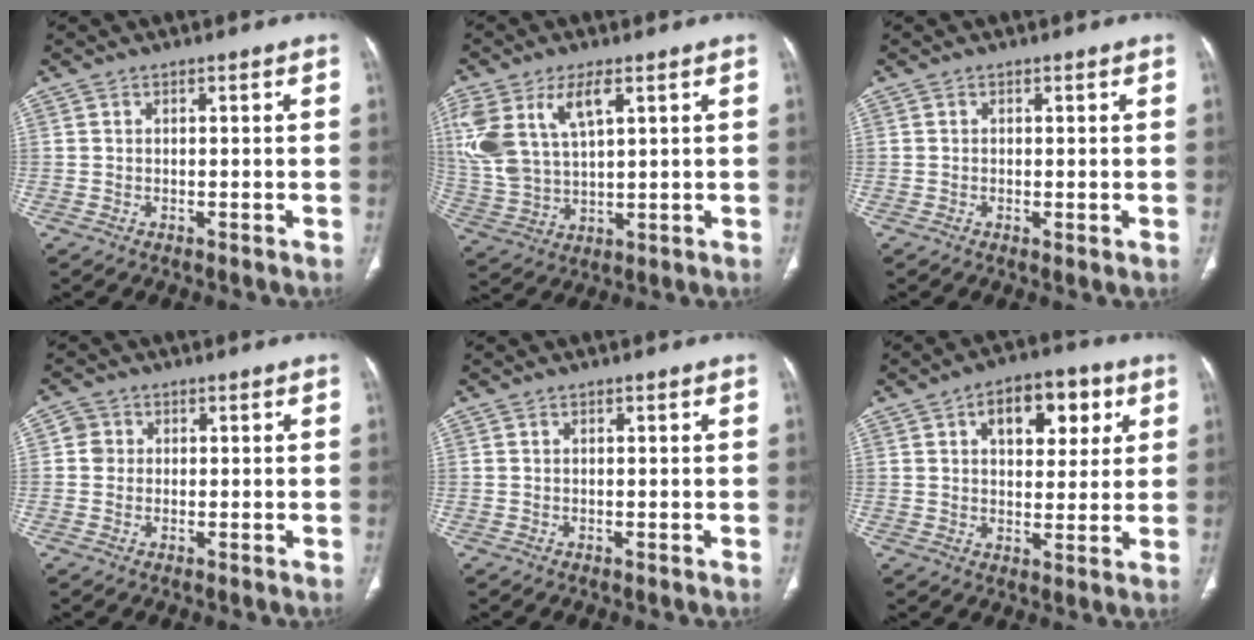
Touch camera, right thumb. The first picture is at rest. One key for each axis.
{"total": 15.1, "fx": 6.2, "fy": 7.7, "fz": 11.4, "tx": -0.256, "ty": -0.010, "tz": 0.131}
{"total": 0.6, "fx": -0.1, "fy": 0.1, "fz": 0.6, "tx": -0.012, "ty": -0.005, "tz": -0.002}
{"total": 2.7, "fx": 0.4, "fy": 2.6, "fz": 0.5, "tx": 0.009, "ty": 0.004, "tz": 0.003}
{"total": 0.0}
{"total": 12.2, "fx": 4.7, "fy": 7.1, "fz": 8.7, "tx": -0.082, "ty": 0.000, "tz": 0.068}